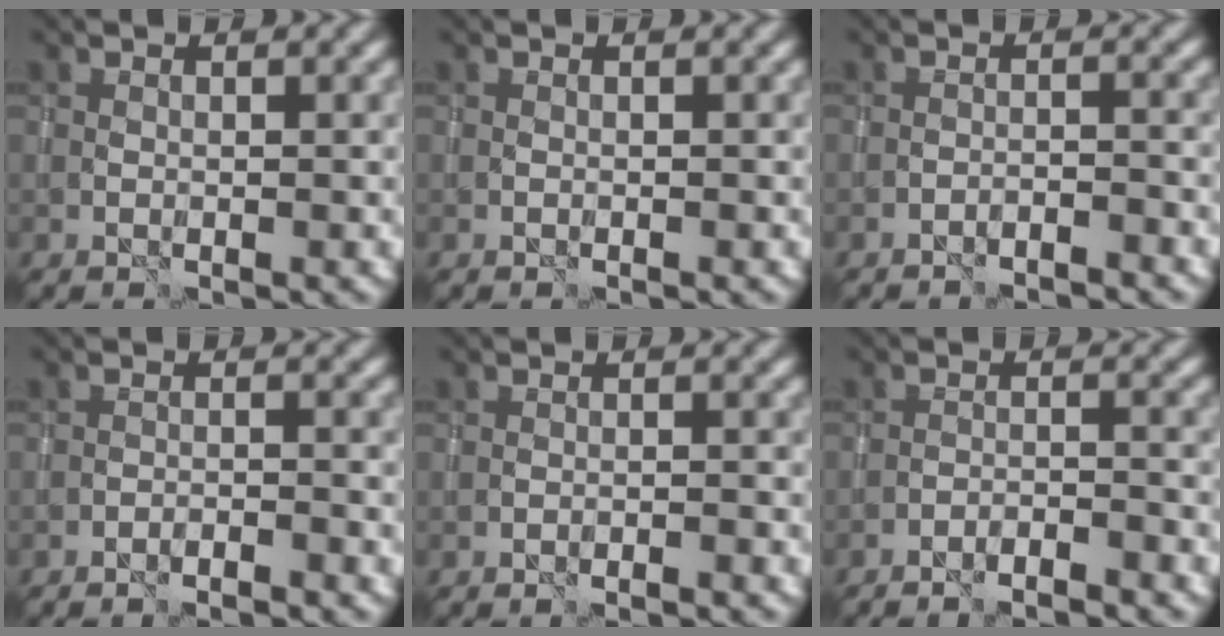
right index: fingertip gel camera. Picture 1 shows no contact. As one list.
[{"total": 0.0}, {"total": 1.8, "force": [-1.7, 0.1, 0.8], "torque": [-0.008, 0.009, -0.030]}, {"total": 2.2, "force": [-1.9, 0.2, 1.1], "torque": [-0.019, 0.008, -0.034]}, {"total": 1.5, "force": [-1.2, 0.1, 0.7], "torque": [-0.014, 0.008, -0.024]}, {"total": 3.3, "force": [-3.0, 0.3, 1.3], "torque": [-0.020, 0.006, -0.048]}]